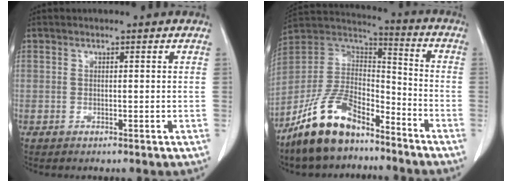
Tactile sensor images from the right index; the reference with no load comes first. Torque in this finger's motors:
{"motor_torque": [-0.18, -0.26, 0.06, -0.04]}